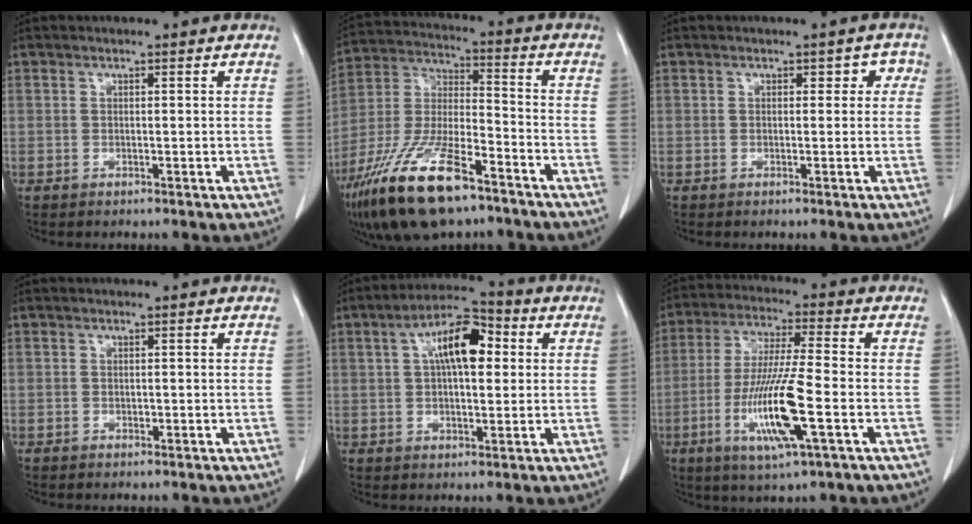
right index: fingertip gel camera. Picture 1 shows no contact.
{"total": 18.7, "force": [-12.0, 5.2, 13.4], "torque": [-0.301, -0.025, -0.226]}
{"total": 2.7, "force": [0.5, 1.8, 2.0], "torque": [-0.007, 0.017, -0.002]}
{"total": 0.6, "force": [-0.2, 0.4, 0.4], "torque": [-0.006, 0.001, -0.005]}
{"total": 10.0, "force": [2.4, 3.8, 8.9], "torque": [-0.158, 0.029, 0.032]}
{"total": 13.3, "force": [-4.1, 0.6, 12.6], "torque": [-0.253, -0.019, -0.079]}